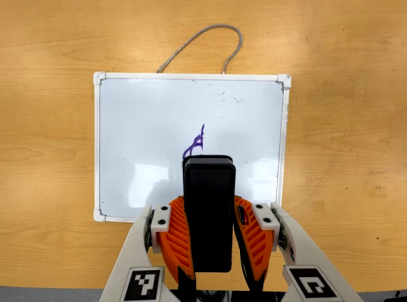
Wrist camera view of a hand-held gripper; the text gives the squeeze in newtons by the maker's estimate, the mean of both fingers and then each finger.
{"total": 8.5, "left": 6.4, "right": 10.6}